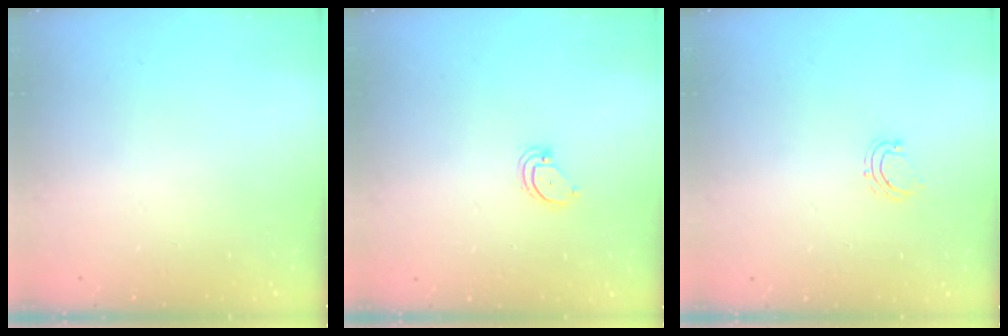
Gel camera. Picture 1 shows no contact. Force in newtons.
{"total": 2.9, "press": 2.9, "slide": 0.2}
{"total": 5.3, "press": 5.2, "slide": 0.6}